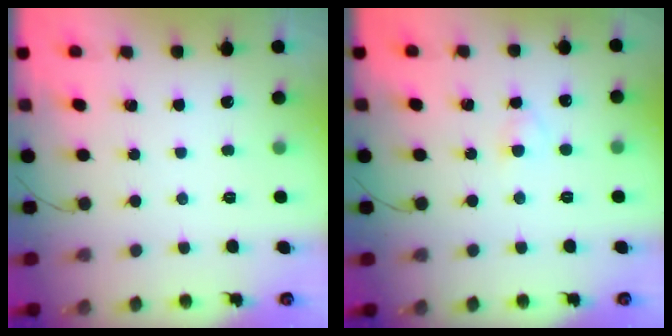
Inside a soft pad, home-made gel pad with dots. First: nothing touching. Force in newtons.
{"total": 2.2, "press": 2.0, "slide": 1.0}